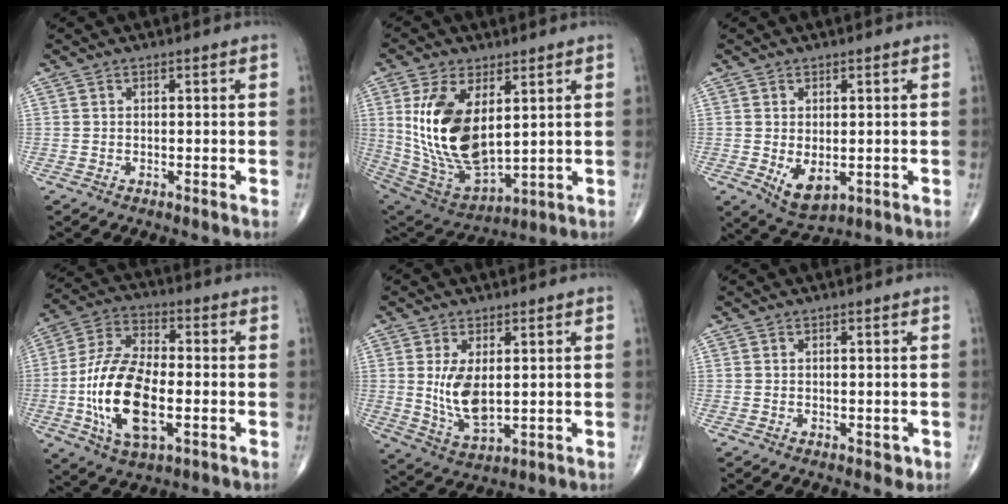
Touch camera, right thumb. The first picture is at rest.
{"total": 18.7, "force": [3.8, 9.8, 15.5], "torque": [-0.291, -0.026, 0.093]}
{"total": 5.9, "force": [-0.9, 3.3, 4.7], "torque": [-0.072, -0.012, 0.001]}
{"total": 17.5, "force": [-3.4, 8.2, 15.1], "torque": [-0.298, 0.015, -0.062]}
{"total": 8.3, "force": [0.9, 4.1, 7.1], "torque": [-0.129, -0.020, 0.031]}
{"total": 1.4, "force": [-0.4, 0.9, 1.0], "torque": [-0.004, -0.001, -0.005]}